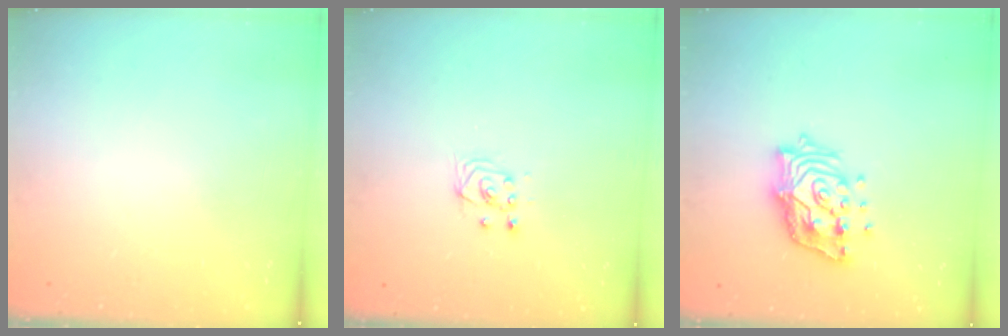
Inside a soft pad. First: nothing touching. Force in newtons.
{"total": 3.2, "press": 2.9, "slide": 1.4}
{"total": 14.8, "press": 14.7, "slide": 1.9}